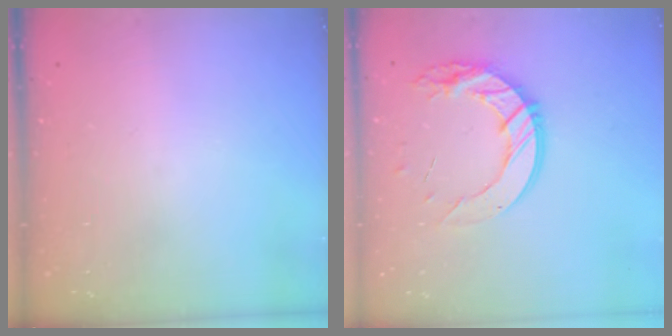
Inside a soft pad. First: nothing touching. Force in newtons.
{"total": 14.7, "press": 14.6, "slide": 1.3}